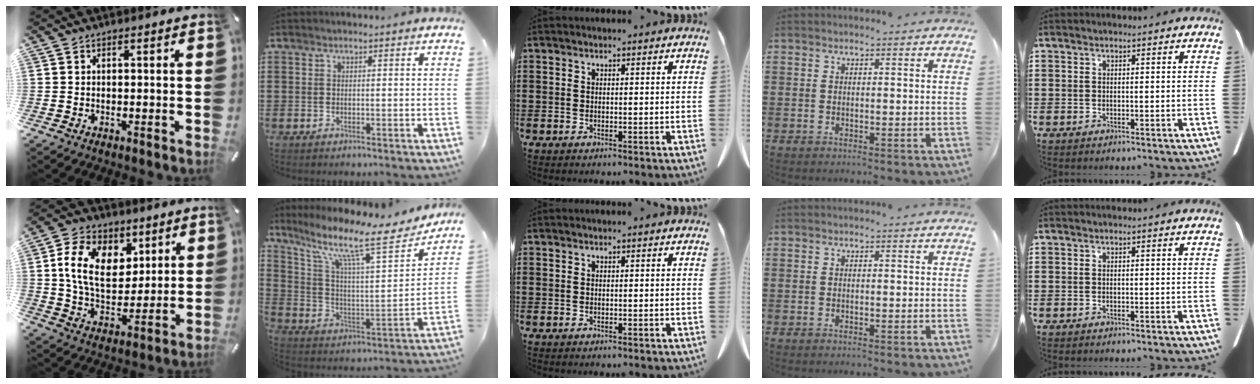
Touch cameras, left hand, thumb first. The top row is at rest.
{"thumb": {"total": 14.2, "force": [4.9, 10.1, 8.7], "torque": [-0.156, 0.002, 0.092]}, "index": {"total": 14.2, "force": [9.9, 2.7, 9.8], "torque": [-0.201, -0.052, 0.155]}}